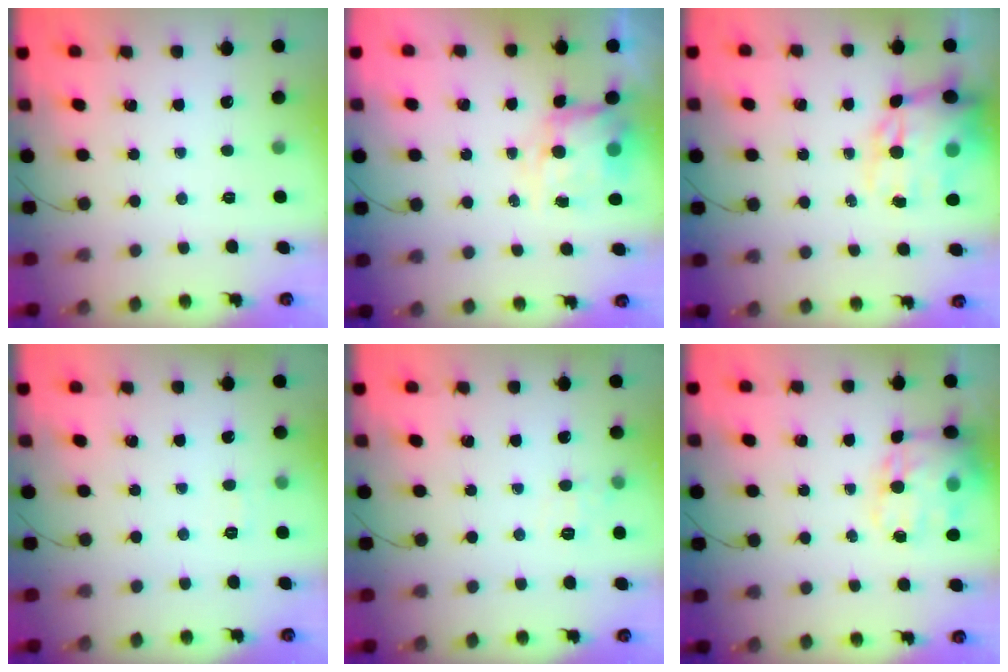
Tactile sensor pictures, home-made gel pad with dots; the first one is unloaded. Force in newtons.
{"total": 9.0, "press": 8.7, "slide": 2.3}
{"total": 15.9, "press": 15.3, "slide": 4.3}
{"total": 4.5, "press": 4.4, "slide": 1.2}
{"total": 6.3, "press": 6.0, "slide": 1.9}
{"total": 17.8, "press": 17.3, "slide": 4.0}